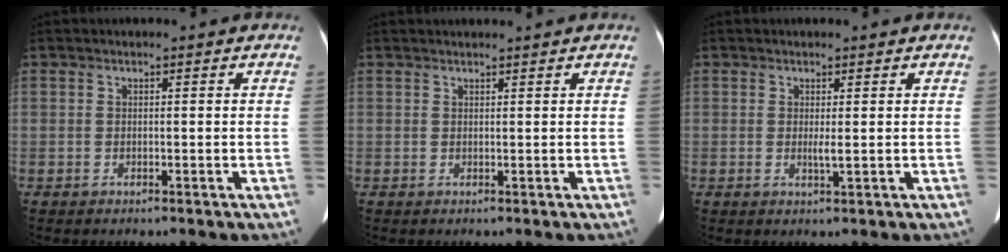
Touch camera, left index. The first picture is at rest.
{"total": 2.5, "force": [2.4, -0.3, 0.6], "torque": [-0.007, 0.015, 0.035]}
{"total": 1.4, "force": [0.2, 0.0, 1.4], "torque": [-0.033, -0.004, 0.005]}